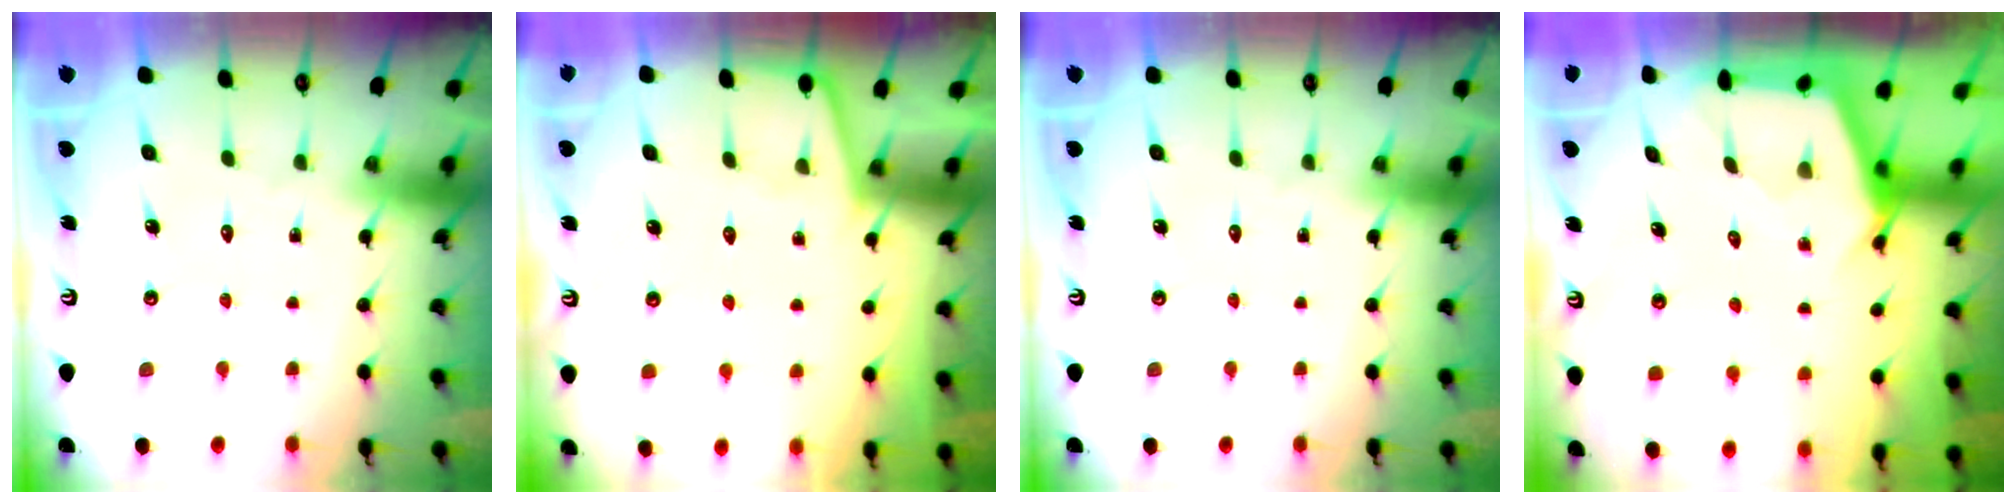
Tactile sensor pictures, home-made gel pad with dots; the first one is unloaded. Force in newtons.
{"total": 1.7, "press": 1.6, "slide": 0.3}
{"total": 0.0}
{"total": 2.6, "press": 2.6, "slide": 0.3}